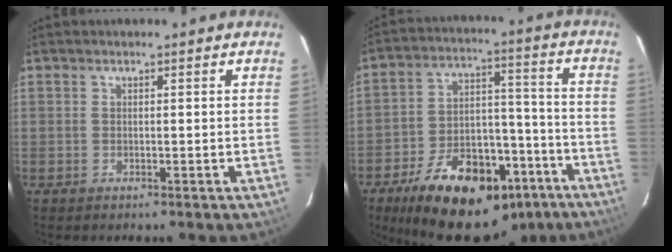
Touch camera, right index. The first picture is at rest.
{"total": 25.1, "force": [-16.7, 12.6, 13.8], "torque": [-0.246, 0.030, -0.229]}